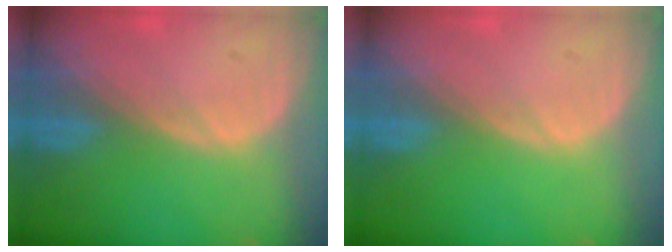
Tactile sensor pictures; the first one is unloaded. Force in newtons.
{"total": 0.0}